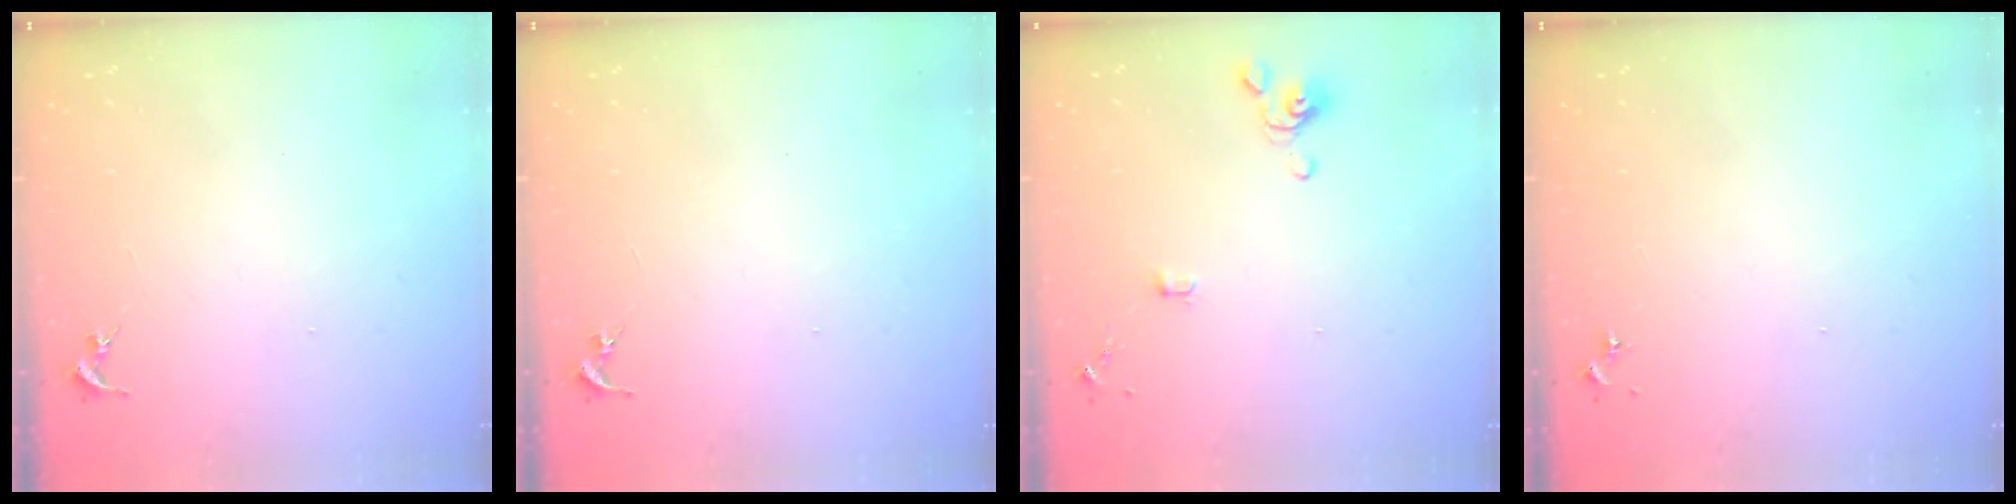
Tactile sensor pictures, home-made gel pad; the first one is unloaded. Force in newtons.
{"total": 0.0}
{"total": 4.0, "press": 3.9, "slide": 0.9}
{"total": 0.0}